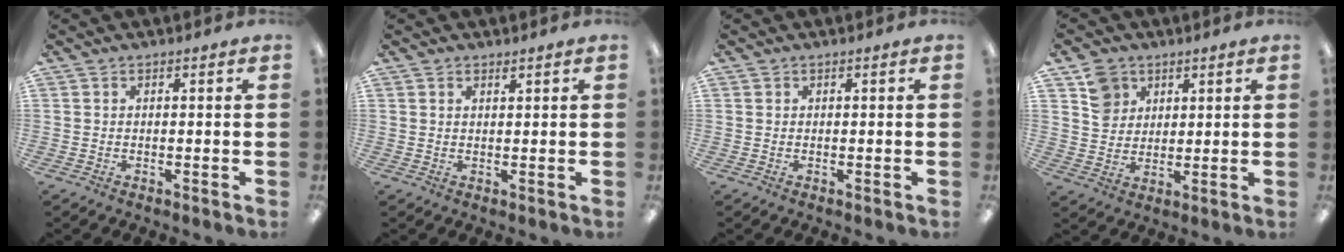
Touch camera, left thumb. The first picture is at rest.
{"total": 1.0, "force": [0.9, 0.3, 0.2], "torque": [0.003, -0.003, 0.015]}
{"total": 0.0}
{"total": 7.1, "force": [3.9, 5.8, 1.5], "torque": [-0.022, -0.006, 0.071]}